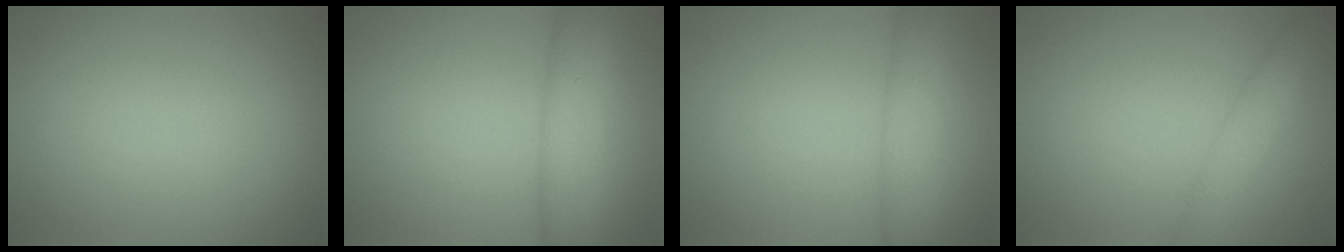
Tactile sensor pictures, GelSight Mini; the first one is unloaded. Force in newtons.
{"total": 5.6, "press": 5.6, "slide": 0.1}
{"total": 4.0, "press": 4.0, "slide": 0.1}
{"total": 3.3, "press": 3.3, "slide": 0.1}